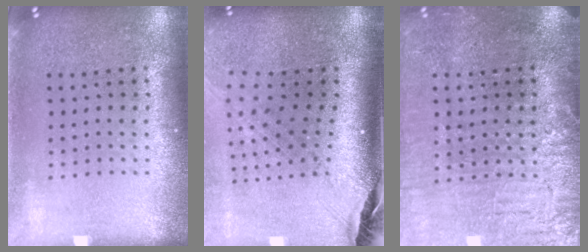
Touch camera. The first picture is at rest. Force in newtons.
{"total": 2.2, "press": 1.8, "slide": 1.4}
{"total": 4.0, "press": 3.6, "slide": 1.7}